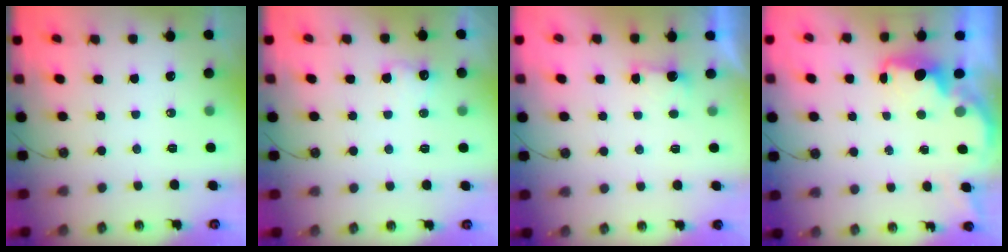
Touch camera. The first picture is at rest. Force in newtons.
{"total": 6.6, "press": 6.5, "slide": 1.1}
{"total": 1.6, "press": 1.4, "slide": 0.9}
{"total": 2.2, "press": 2.1, "slide": 0.9}